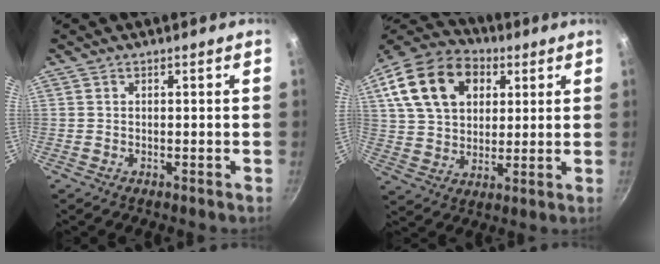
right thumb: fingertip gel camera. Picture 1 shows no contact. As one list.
[{"total": 19.9, "force": [6.9, 14.0, 12.3], "torque": [-0.205, 0.008, 0.116]}]